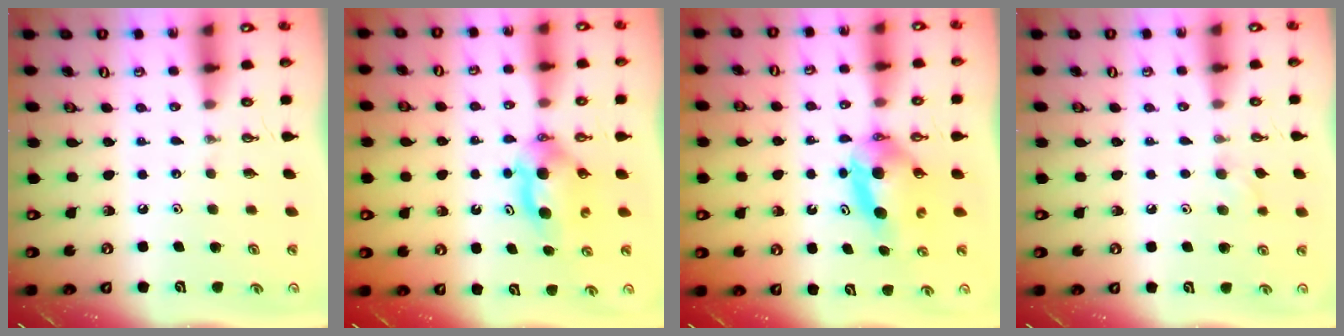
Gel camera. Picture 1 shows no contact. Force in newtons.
{"total": 6.8, "press": 5.9, "slide": 3.2}
{"total": 6.9, "press": 5.2, "slide": 4.6}
{"total": 5.3, "press": 5.1, "slide": 1.4}